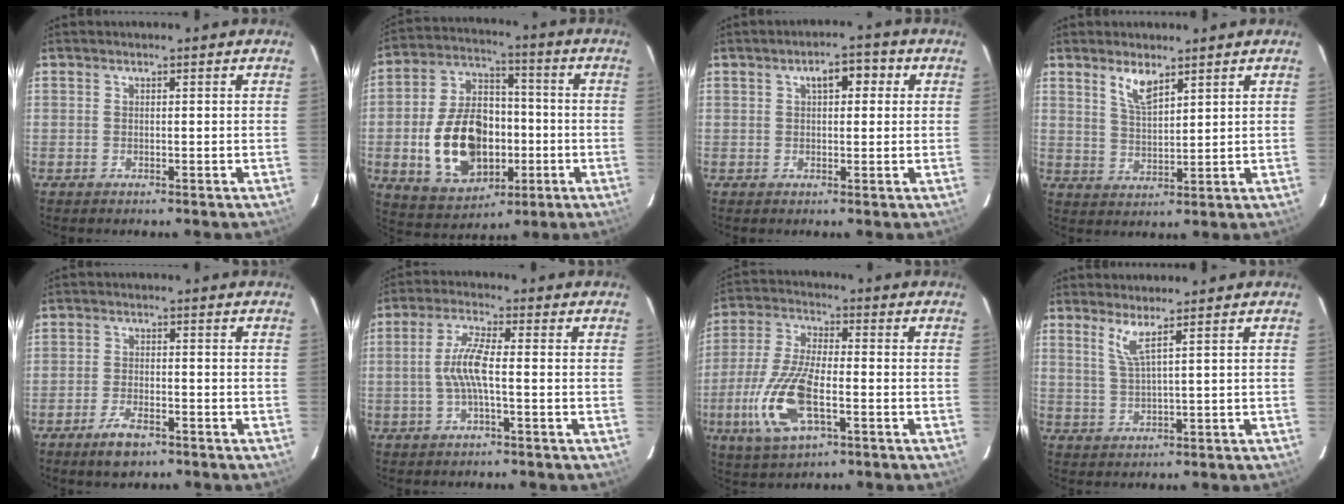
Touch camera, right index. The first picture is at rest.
{"total": 18.0, "force": [-3.7, 12.0, 12.9], "torque": [-0.265, 0.022, -0.041]}
{"total": 4.6, "force": [1.3, 2.4, 3.7], "torque": [-0.053, 0.022, 0.021]}
{"total": 5.1, "force": [3.5, 1.7, 3.4], "torque": [-0.063, -0.002, 0.069]}
{"total": 5.4, "force": [-3.7, 2.1, 3.3], "torque": [-0.079, -0.005, -0.064]}
{"total": 6.3, "force": [-1.1, 0.8, 6.1], "torque": [-0.127, 0.005, -0.020]}
{"total": 14.6, "force": [-4.7, 5.9, 12.5], "torque": [-0.274, -0.010, -0.091]}
{"total": 3.3, "force": [2.0, -0.6, 2.5], "torque": [-0.053, -0.010, 0.041]}